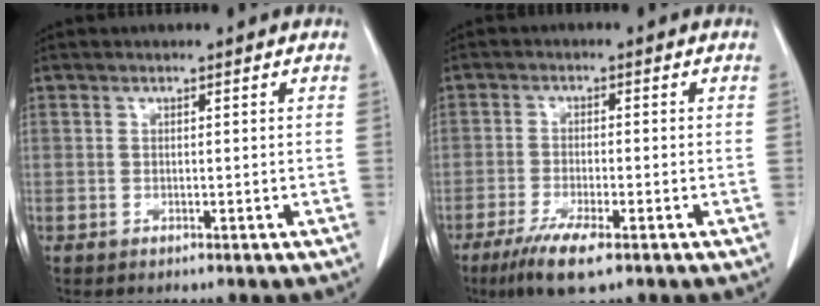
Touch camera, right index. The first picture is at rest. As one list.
[{"total": 6.6, "force": [-4.0, 0.8, 5.1], "torque": [-0.100, -0.016, -0.070]}]